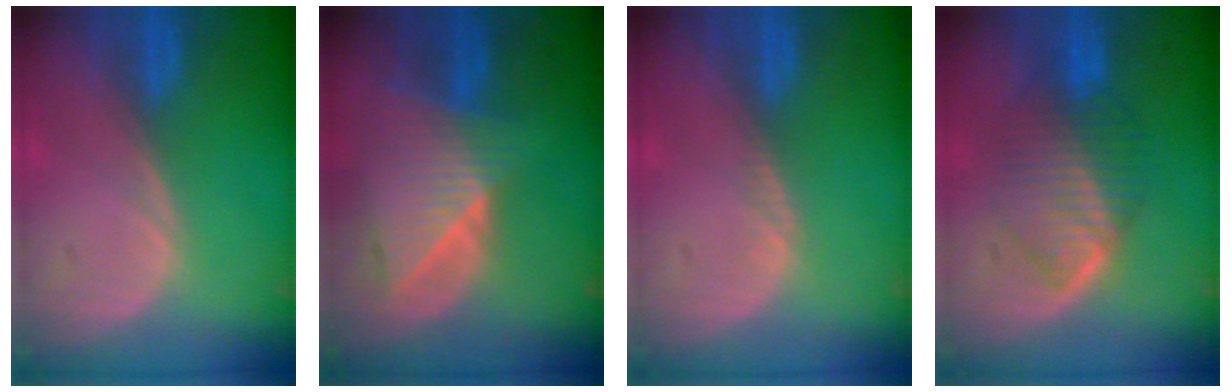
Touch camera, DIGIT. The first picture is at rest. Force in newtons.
{"total": 9.0, "press": 8.0, "slide": 4.2}
{"total": 0.7, "press": 0.6, "slide": 0.4}
{"total": 7.2, "press": 7.2, "slide": 0.4}